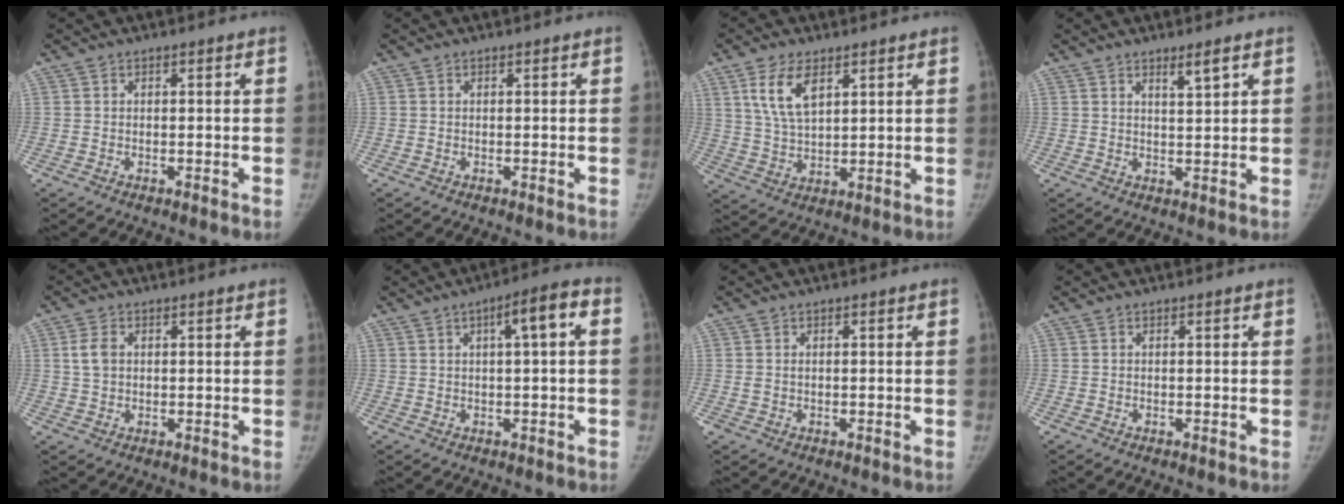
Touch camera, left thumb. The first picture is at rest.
{"total": 0.0}
{"total": 8.0, "force": [3.9, 4.0, 5.8], "torque": [-0.102, -0.017, 0.083]}
{"total": 2.4, "force": [1.8, 0.0, 1.7], "torque": [-0.027, -0.018, 0.033]}
{"total": 3.4, "force": [0.8, 2.4, 2.3], "torque": [-0.044, 0.002, 0.016]}
{"total": 6.0, "force": [1.2, 1.1, 5.8], "torque": [-0.086, 0.026, 0.014]}
{"total": 0.7, "force": [0.1, 0.5, 0.4], "torque": [-0.005, 0.000, 0.003]}
{"total": 0.0}